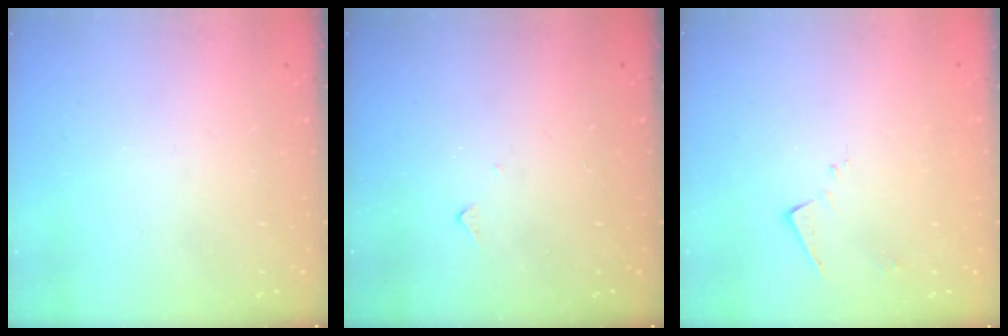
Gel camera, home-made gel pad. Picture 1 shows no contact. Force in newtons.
{"total": 5.6, "press": 5.5, "slide": 0.7}
{"total": 7.4, "press": 7.4, "slide": 0.3}